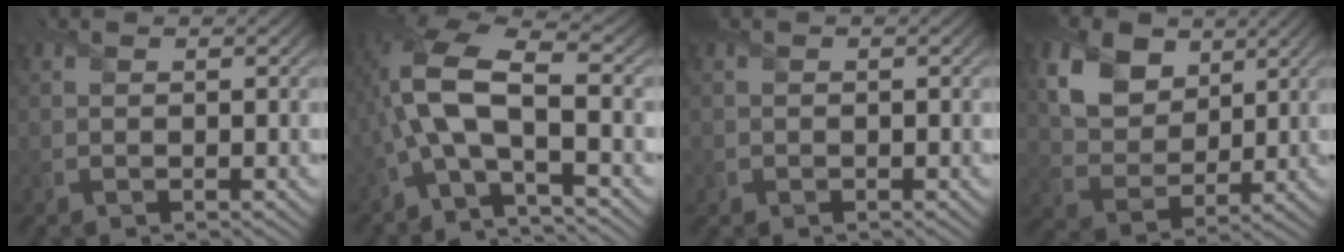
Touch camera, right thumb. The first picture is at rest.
{"total": 10.7, "force": [-1.9, 3.9, 9.8], "torque": [-0.221, 0.009, -0.052]}
{"total": 0.7, "force": [-0.3, 0.7, 0.0], "torque": [0.004, -0.005, -0.007]}
{"total": 9.2, "force": [4.5, 6.3, 5.0], "torque": [-0.138, -0.006, 0.080]}